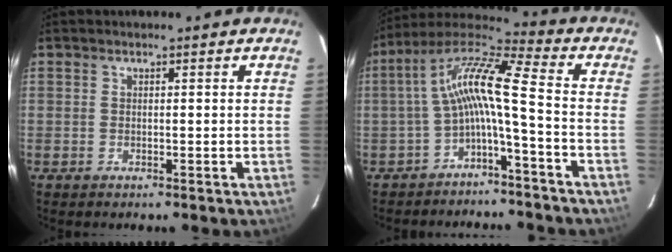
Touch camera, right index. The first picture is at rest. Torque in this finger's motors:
{"motor_torque": [1.22, -0.51, 0.83, 0.21]}